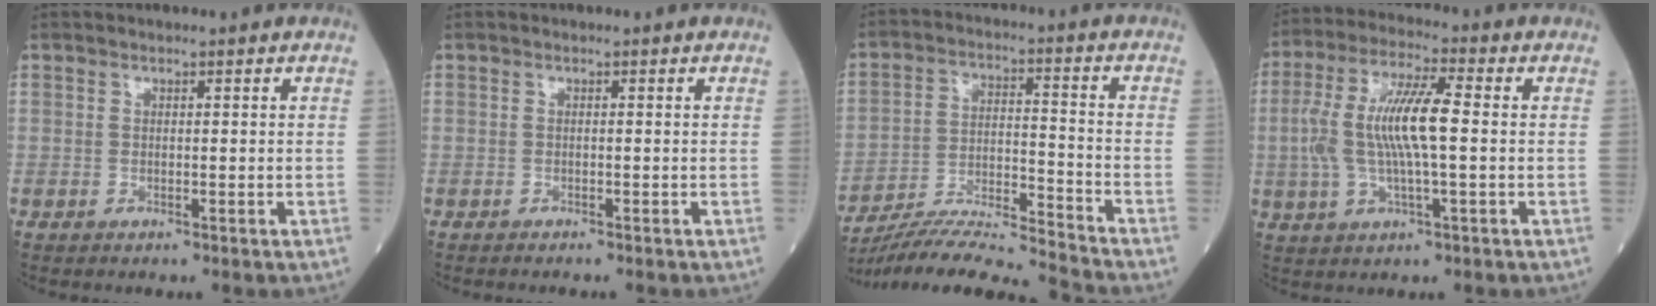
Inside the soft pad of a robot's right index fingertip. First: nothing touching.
{"total": 1.4, "force": [-1.3, 0.0, 0.7], "torque": [-0.009, 0.000, -0.015]}
{"total": 14.1, "force": [-13.4, -2.0, 3.8], "torque": [-0.064, 0.006, -0.238]}
{"total": 11.1, "force": [0.2, 2.2, 10.9], "torque": [-0.227, 0.015, 0.003]}